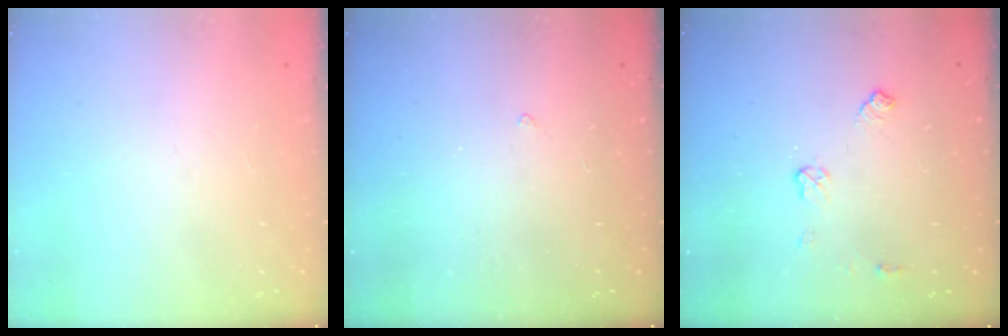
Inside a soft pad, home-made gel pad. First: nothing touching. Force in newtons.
{"total": 2.0, "press": 1.9, "slide": 0.3}
{"total": 5.6, "press": 5.6, "slide": 1.0}